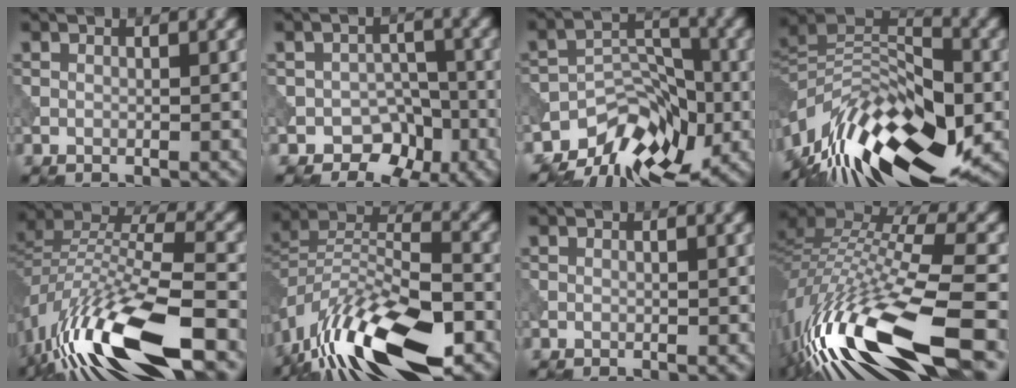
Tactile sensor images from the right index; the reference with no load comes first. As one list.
[{"total": 4.1, "force": [-2.4, 2.9, 1.5], "torque": [-0.002, 0.008, -0.041]}, {"total": 7.6, "force": [-5.6, 3.7, 3.5], "torque": [-0.038, -0.008, -0.102]}, {"total": 14.6, "force": [-7.1, 5.7, 11.5], "torque": [-0.215, 0.020, -0.137]}, {"total": 13.9, "force": [-8.3, 4.1, 10.4], "torque": [-0.210, 0.001, -0.153]}, {"total": 13.8, "force": [-8.9, 5.0, 9.3], "torque": [-0.179, 0.001, -0.165]}, {"total": 0.0}, {"total": 15.4, "force": [-6.8, 4.4, 13.0], "torque": [-0.278, 0.010, -0.121]}]